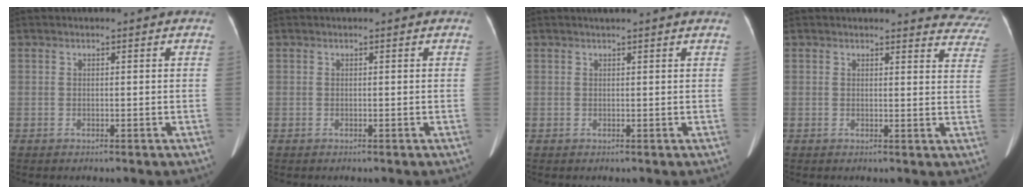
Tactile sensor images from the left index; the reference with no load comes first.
{"total": 0.0}
{"total": 2.8, "force": [2.5, -0.2, 1.3], "torque": [-0.017, 0.020, 0.031]}
{"total": 8.4, "force": [8.3, 1.7, 0.5], "torque": [0.036, -0.055, 0.047]}